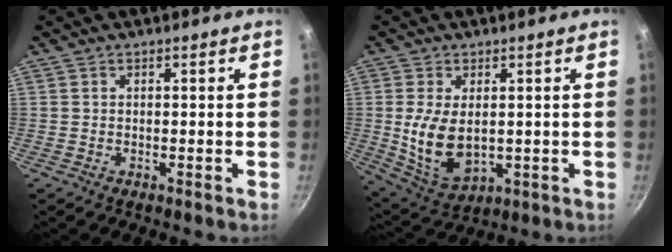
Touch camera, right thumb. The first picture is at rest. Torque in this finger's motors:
{"motor_torque": [-0.71, 0.67, 0.69, 0.66, 0.17]}